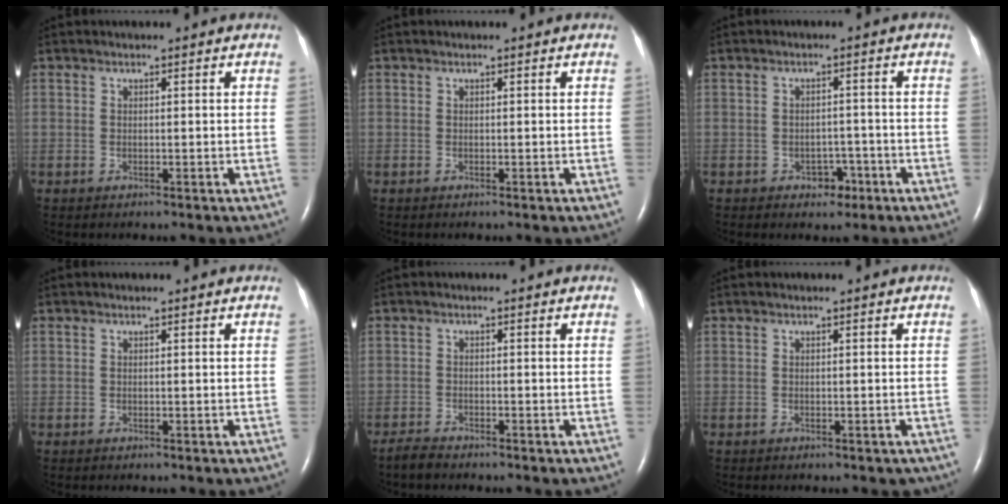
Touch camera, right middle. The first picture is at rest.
{"total": 0.0}
{"total": 3.0, "force": [-1.7, 2.1, 1.4], "torque": [-0.013, 0.006, -0.016]}
{"total": 0.0}
{"total": 1.7, "force": [-1.6, 0.2, 0.5], "torque": [-0.018, -0.005, -0.030]}
{"total": 1.4, "force": [-1.1, 0.7, 0.6], "torque": [-0.003, 0.000, -0.009]}